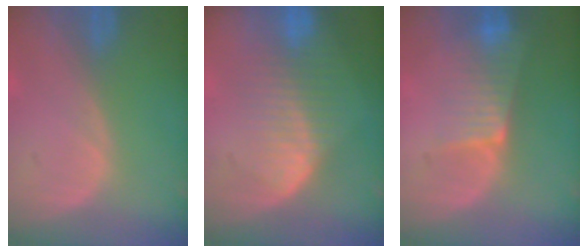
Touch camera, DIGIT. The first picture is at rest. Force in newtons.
{"total": 8.2, "press": 7.5, "slide": 3.5}
{"total": 6.4, "press": 5.7, "slide": 3.0}